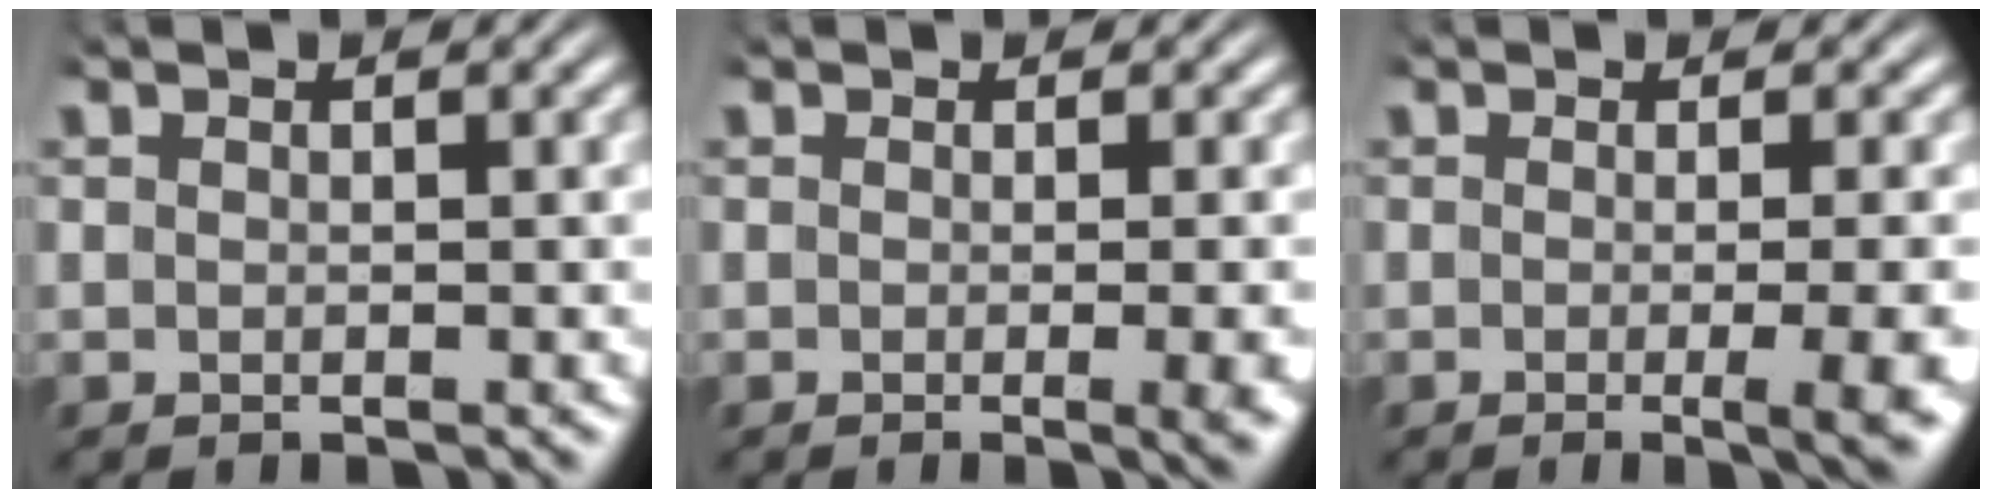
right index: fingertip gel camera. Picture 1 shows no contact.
{"total": 2.6, "force": [-0.7, 0.2, 2.5], "torque": [-0.026, -0.001, -0.012]}
{"total": 4.8, "force": [-1.6, 0.7, 4.5], "torque": [-0.037, 0.001, -0.029]}